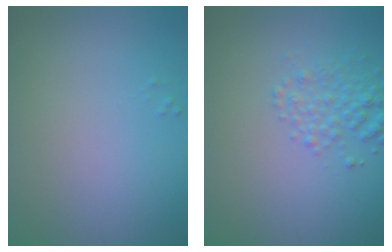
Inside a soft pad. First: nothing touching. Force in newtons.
{"total": 2.6, "press": 2.6, "slide": 0.1}